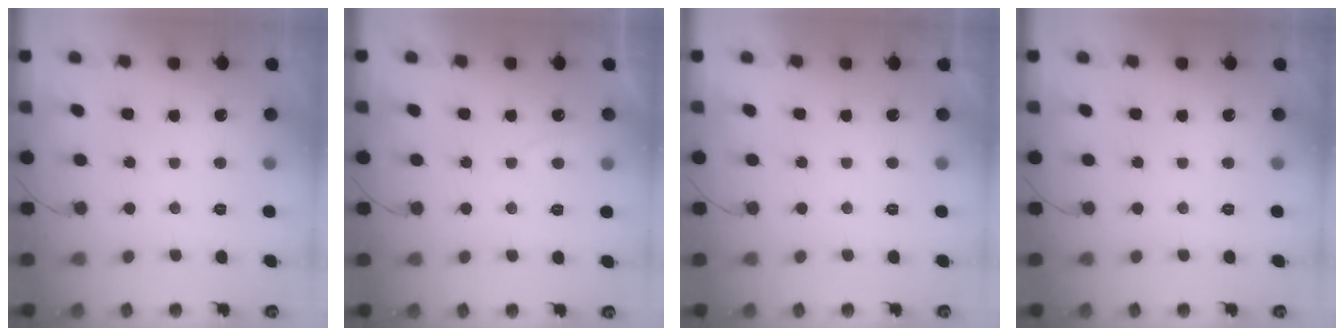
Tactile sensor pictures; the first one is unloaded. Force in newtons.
{"total": 1.0, "press": 0.8, "slide": 0.6}
{"total": 2.1, "press": 2.1, "slide": 0.4}
{"total": 0.0}